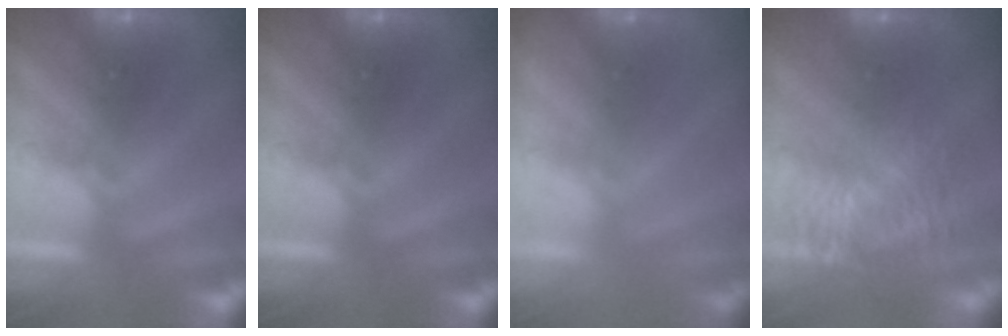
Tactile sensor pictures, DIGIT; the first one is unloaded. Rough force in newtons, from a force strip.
{"total": 0.0}
{"total": 2.1}
{"total": 7.7}